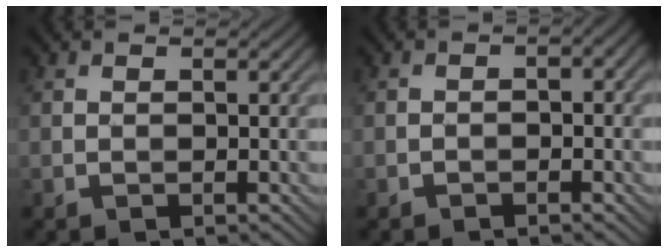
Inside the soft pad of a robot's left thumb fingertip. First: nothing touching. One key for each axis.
{"total": 1.7, "fx": -0.8, "fy": 0.7, "fz": 1.3, "tx": -0.019, "ty": 0.002, "tz": -0.016}